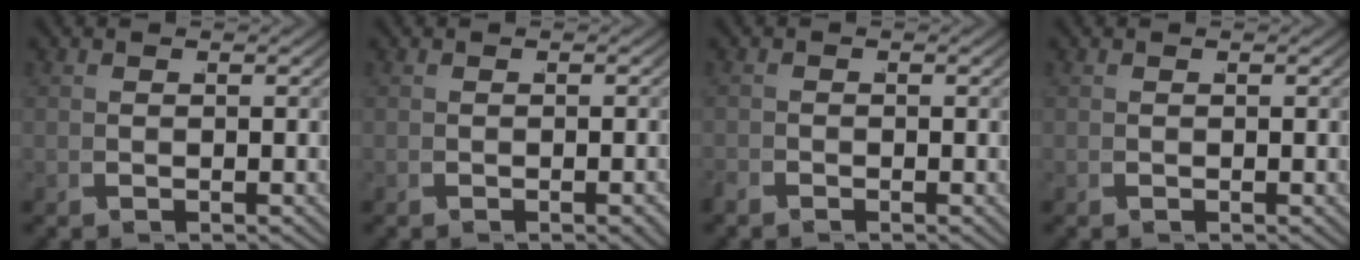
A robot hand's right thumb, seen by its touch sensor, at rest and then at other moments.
{"total": 1.0, "force": [-0.7, 0.2, 0.7], "torque": [-0.007, 0.001, -0.010]}
{"total": 0.7, "force": [-0.7, 0.2, -0.1], "torque": [0.009, -0.003, -0.016]}
{"total": 0.0}